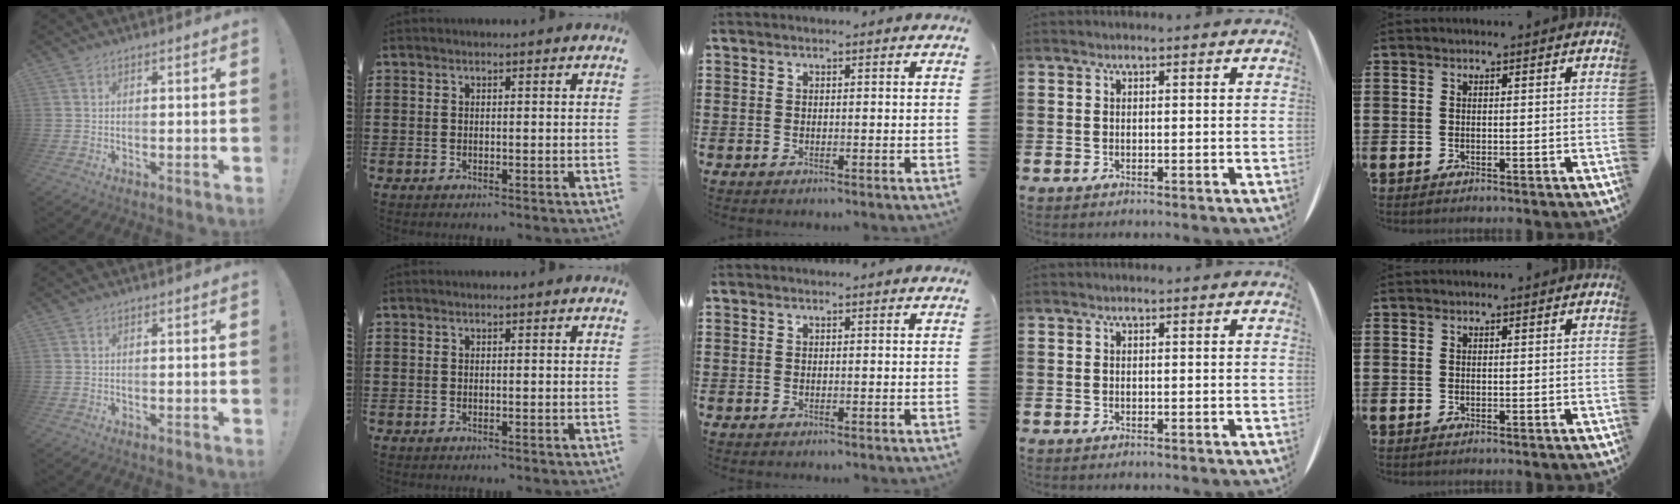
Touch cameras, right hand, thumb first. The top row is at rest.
{}